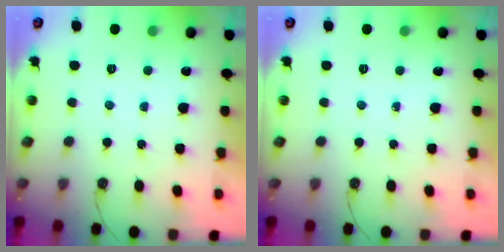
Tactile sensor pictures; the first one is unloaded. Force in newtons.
{"total": 0.0}